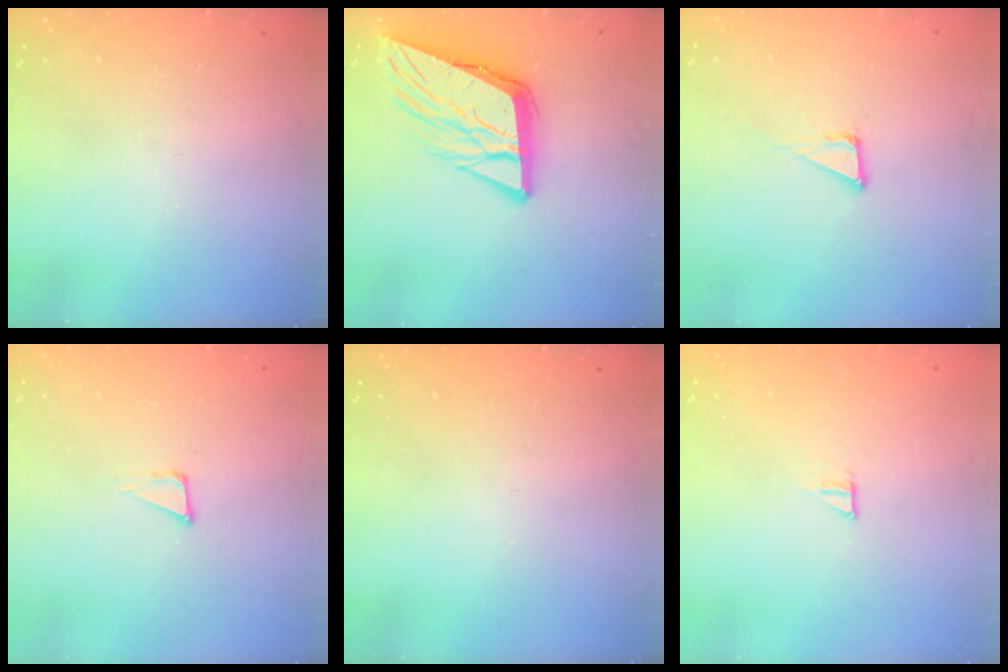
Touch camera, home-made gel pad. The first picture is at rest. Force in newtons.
{"total": 11.0, "press": 10.7, "slide": 2.3}
{"total": 3.8, "press": 3.8, "slide": 0.0}
{"total": 3.1, "press": 3.0, "slide": 0.9}
{"total": 0.0}
{"total": 5.1, "press": 5.1, "slide": 0.4}